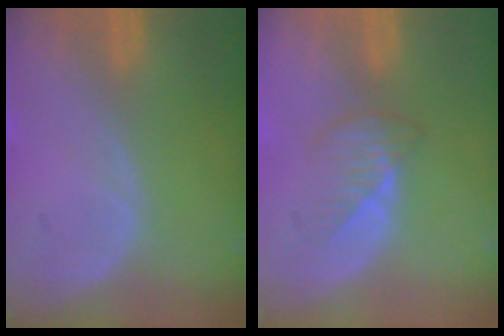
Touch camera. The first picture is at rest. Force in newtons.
{"total": 3.4, "press": 3.2, "slide": 1.2}